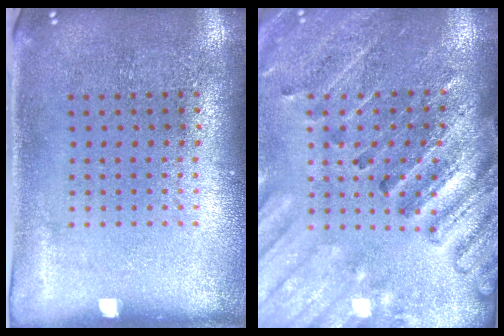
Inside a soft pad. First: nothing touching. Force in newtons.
{"total": 2.6, "press": 2.6, "slide": 0.2}